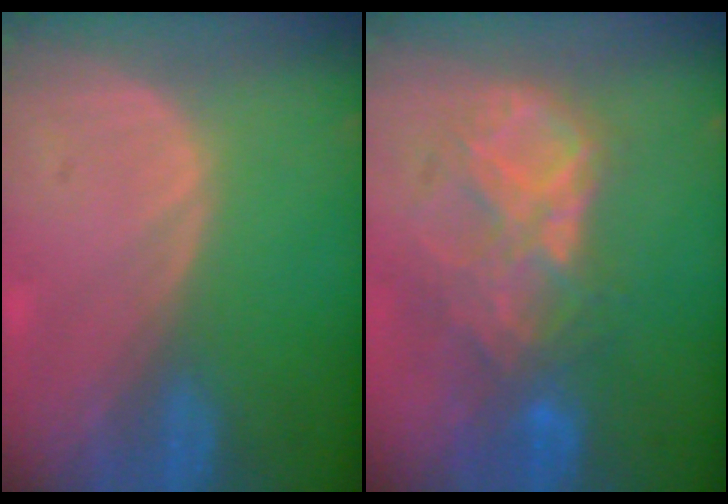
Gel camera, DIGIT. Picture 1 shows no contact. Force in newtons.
{"total": 9.2, "press": 7.8, "slide": 4.8}